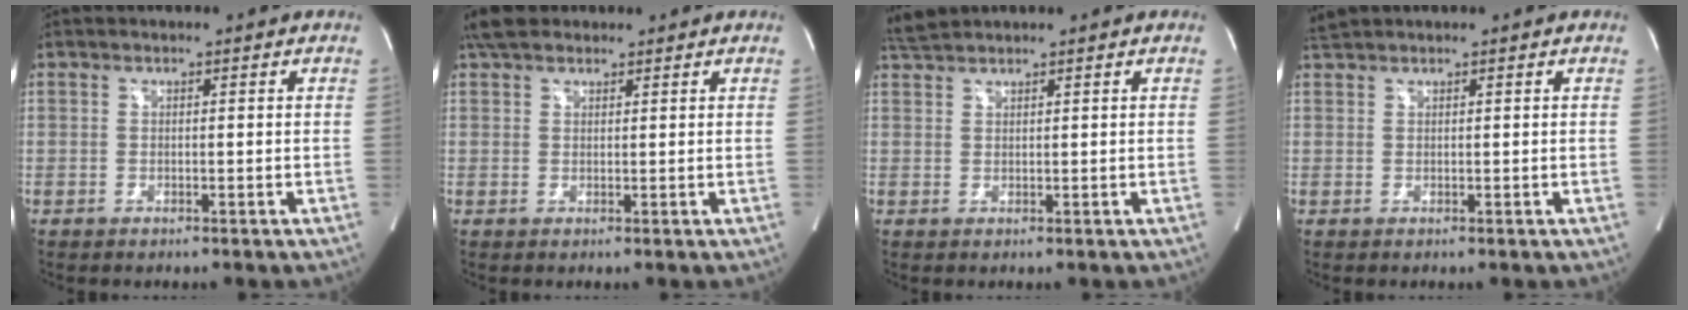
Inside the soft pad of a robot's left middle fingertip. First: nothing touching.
{"total": 4.0, "force": [3.2, 2.0, 1.4], "torque": [-0.029, 0.022, 0.057]}
{"total": 2.2, "force": [2.2, -0.3, 0.2], "torque": [-0.013, 0.012, 0.050]}
{"total": 1.3, "force": [1.2, -0.3, 0.1], "torque": [-0.008, 0.011, 0.033]}